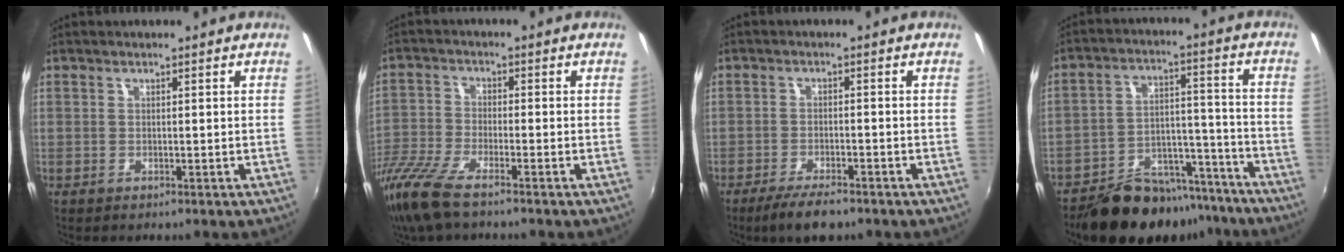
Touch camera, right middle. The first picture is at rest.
{"total": 11.4, "force": [-8.6, 2.2, 7.1], "torque": [-0.169, -0.031, -0.177]}
{"total": 6.1, "force": [-4.6, 1.5, 3.6], "torque": [-0.085, -0.012, -0.082]}
{"total": 16.8, "force": [-14.0, 7.1, 6.1], "torque": [-0.113, 0.032, -0.188]}